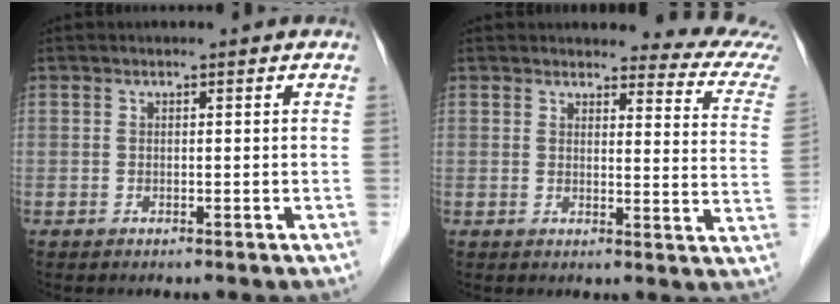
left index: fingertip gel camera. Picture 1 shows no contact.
{"total": 9.5, "force": [9.2, 0.5, 2.0], "torque": [-0.009, -0.071, 0.074]}